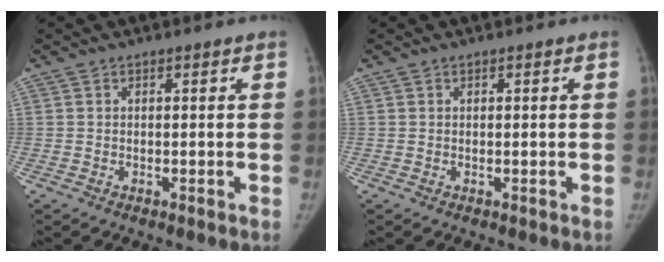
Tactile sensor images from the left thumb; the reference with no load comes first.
{"total": 0.0}